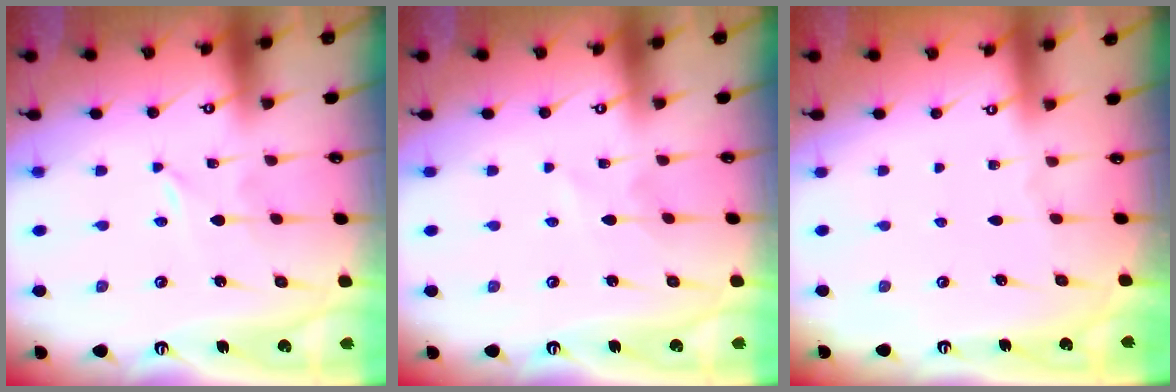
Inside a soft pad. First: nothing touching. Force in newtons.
{"total": 1.7, "press": 1.7, "slide": 0.1}
{"total": 0.0}